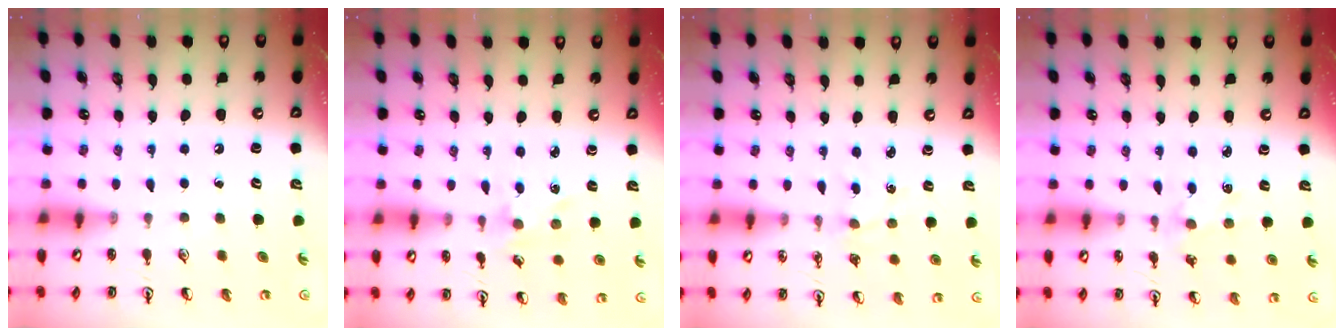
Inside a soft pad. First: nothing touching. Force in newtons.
{"total": 1.2, "press": 1.2, "slide": 0.2}
{"total": 1.5, "press": 1.5, "slide": 0.2}
{"total": 1.9, "press": 1.8, "slide": 0.2}